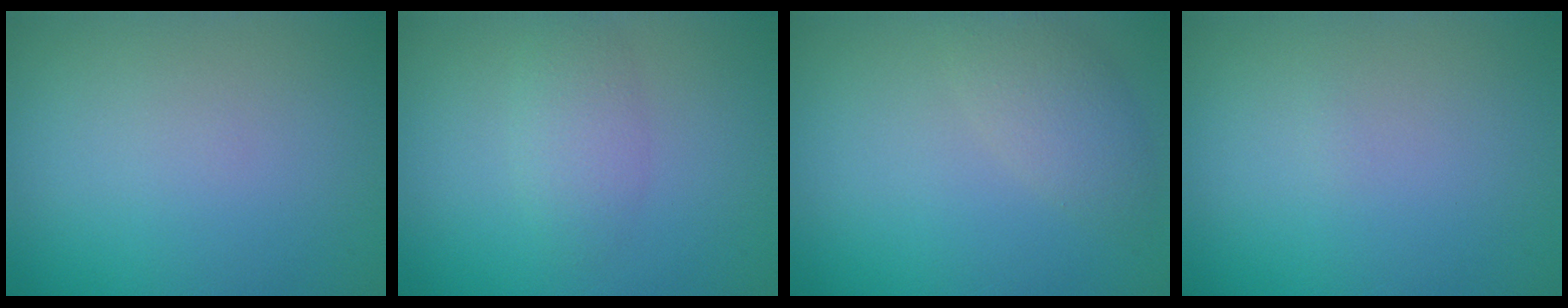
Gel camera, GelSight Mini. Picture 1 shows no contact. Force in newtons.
{"total": 1.9, "press": 1.9, "slide": 0.1}
{"total": 2.6, "press": 2.6, "slide": 0.1}
{"total": 0.0}